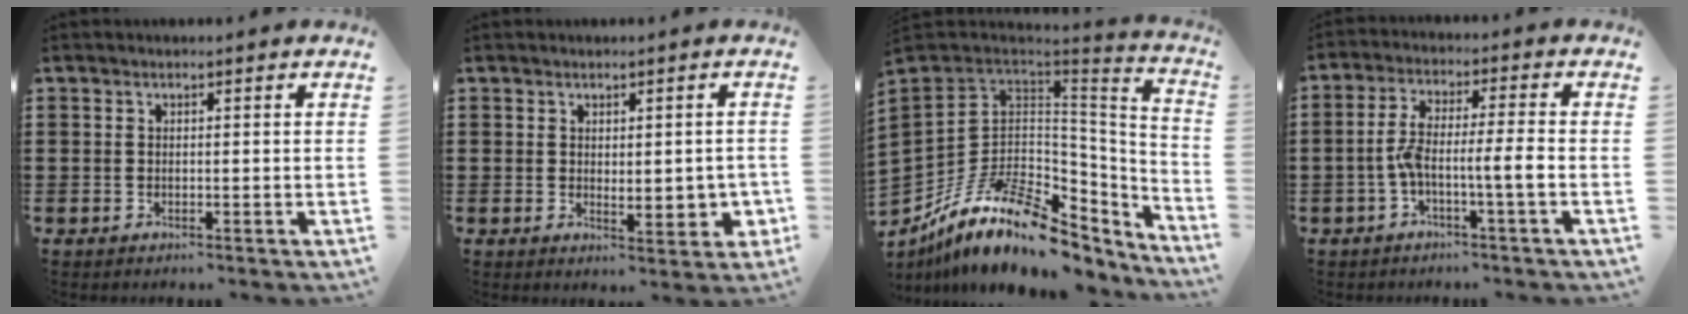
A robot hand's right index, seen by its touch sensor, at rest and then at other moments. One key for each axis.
{"total": 3.0, "fx": 0.8, "fy": 1.6, "fz": 2.4, "tx": -0.032, "ty": 0.002, "tz": 0.013}
{"total": 17.2, "fx": -8.8, "fy": 8.8, "fz": 11.9, "tx": -0.261, "ty": 0.029, "tz": -0.152}
{"total": 6.9, "fx": -2.1, "fy": 0.5, "fz": 6.6, "tx": -0.135, "ty": -0.005, "tz": -0.047}